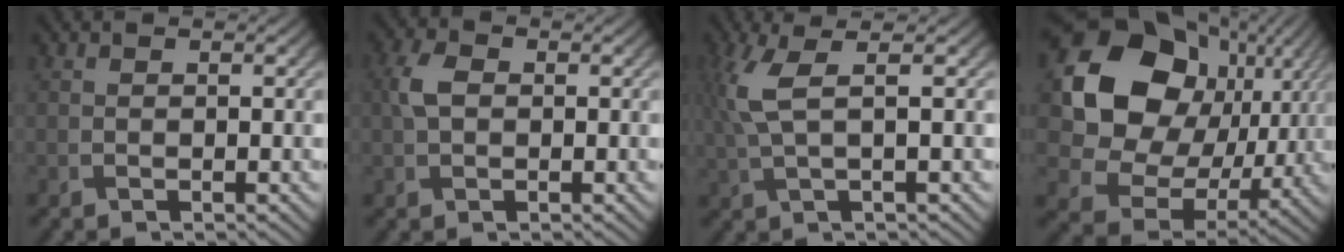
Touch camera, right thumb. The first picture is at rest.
{"total": 3.1, "force": [0.2, 2.1, 2.3], "torque": [-0.056, 0.006, 0.000]}
{"total": 5.4, "force": [1.5, 1.4, 5.1], "torque": [-0.121, 0.007, 0.028]}
{"total": 18.5, "force": [4.1, 15.0, 10.1], "torque": [-0.222, -0.010, 0.088]}